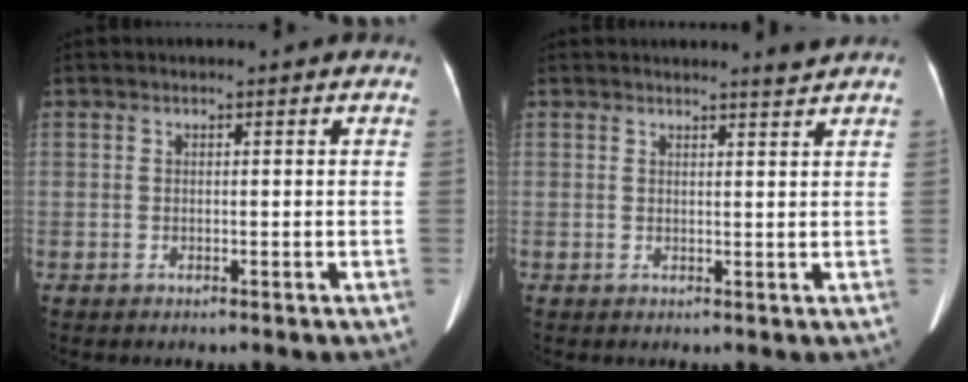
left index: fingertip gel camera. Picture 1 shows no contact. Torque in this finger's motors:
{"motor_torque": [0.06, -0.12, 0.08, 0.02]}